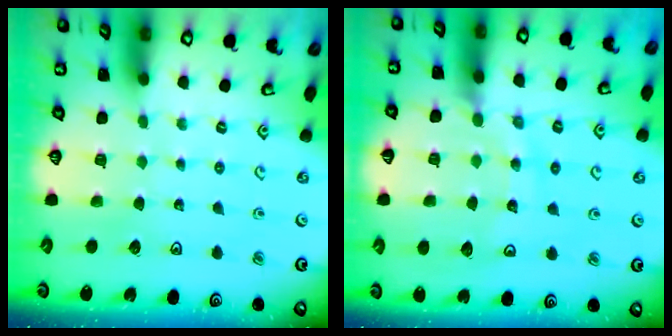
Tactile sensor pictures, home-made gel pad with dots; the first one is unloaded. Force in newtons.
{"total": 12.6, "press": 12.5, "slide": 1.5}